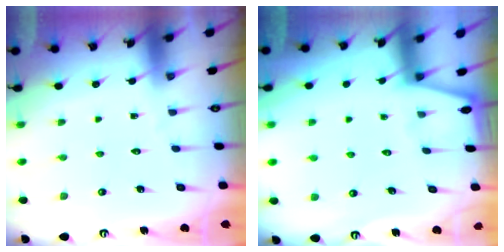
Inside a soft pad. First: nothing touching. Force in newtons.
{"total": 0.0}